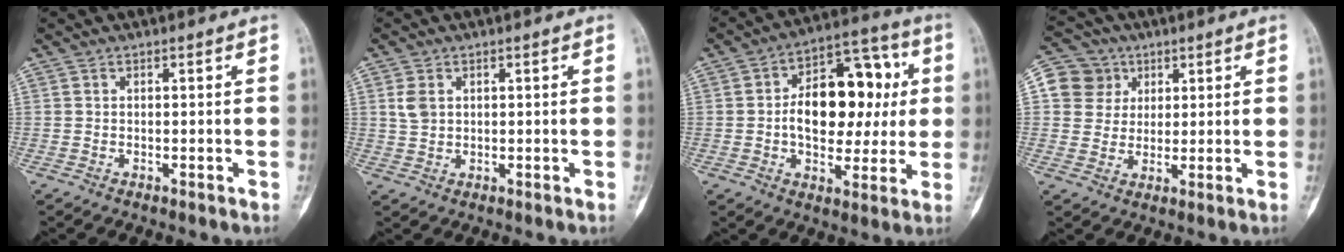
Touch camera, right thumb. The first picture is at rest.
{"total": 3.1, "force": [1.0, 2.2, 1.9], "torque": [-0.035, 0.002, 0.024]}
{"total": 18.3, "force": [1.5, 11.2, 14.5], "torque": [-0.170, 0.028, 0.020]}
{"total": 8.2, "force": [2.6, 7.7, 1.3], "torque": [0.011, 0.000, 0.045]}